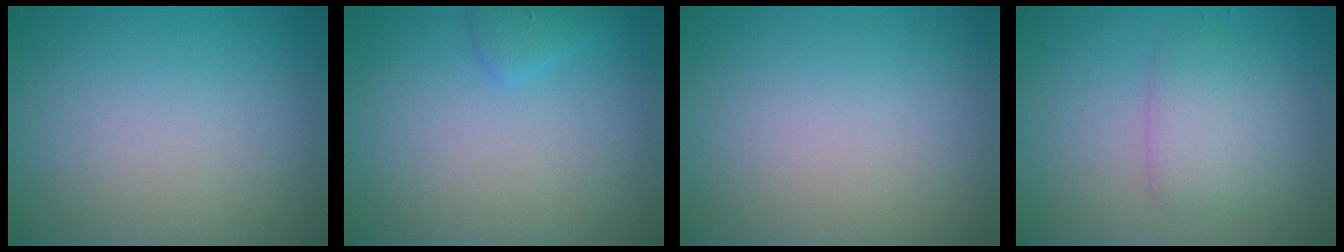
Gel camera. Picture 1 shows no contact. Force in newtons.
{"total": 1.2, "press": 1.2, "slide": 0.1}
{"total": 0.0}
{"total": 2.9, "press": 2.9, "slide": 0.1}